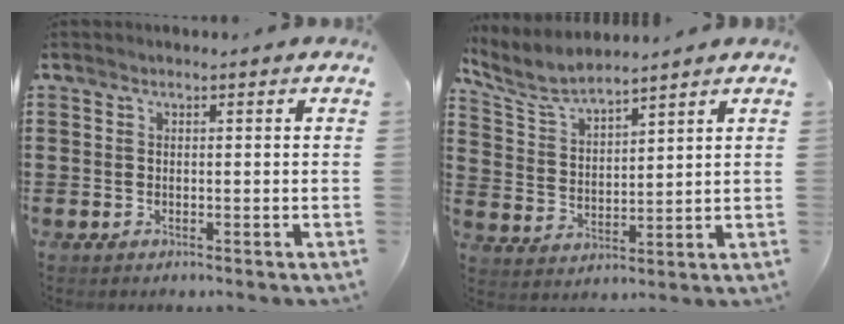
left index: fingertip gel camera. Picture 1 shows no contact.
{"total": 5.7, "force": [5.1, 0.9, 2.3], "torque": [-0.066, -0.019, 0.090]}